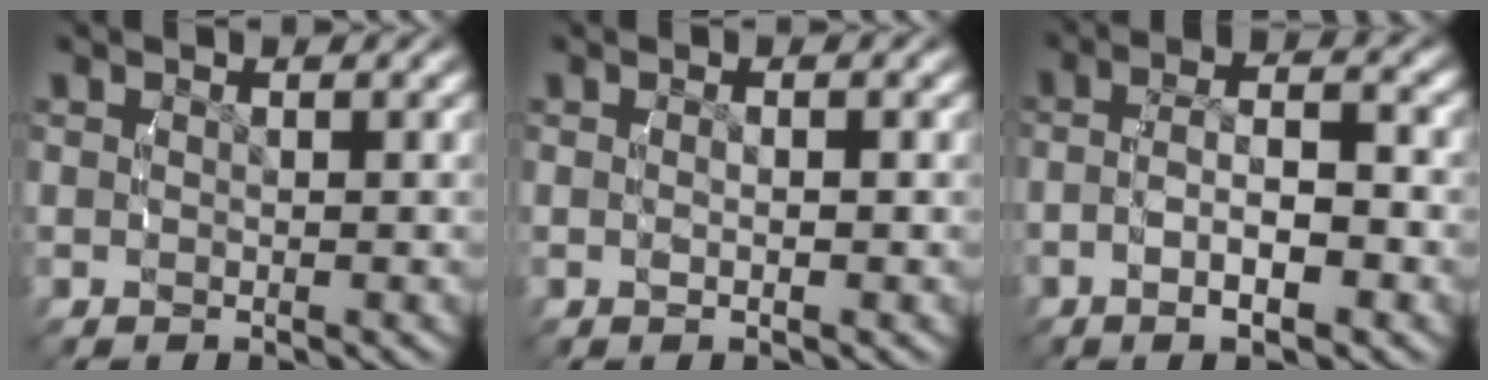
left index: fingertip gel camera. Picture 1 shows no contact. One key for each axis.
{"total": 1.2, "fx": -0.2, "fy": -0.4, "fz": 1.1, "tx": -0.024, "ty": 0.001, "tz": 0.000}
{"total": 4.5, "fx": -1.5, "fy": 1.2, "fz": 4.0, "tx": -0.076, "ty": 0.006, "tz": -0.025}